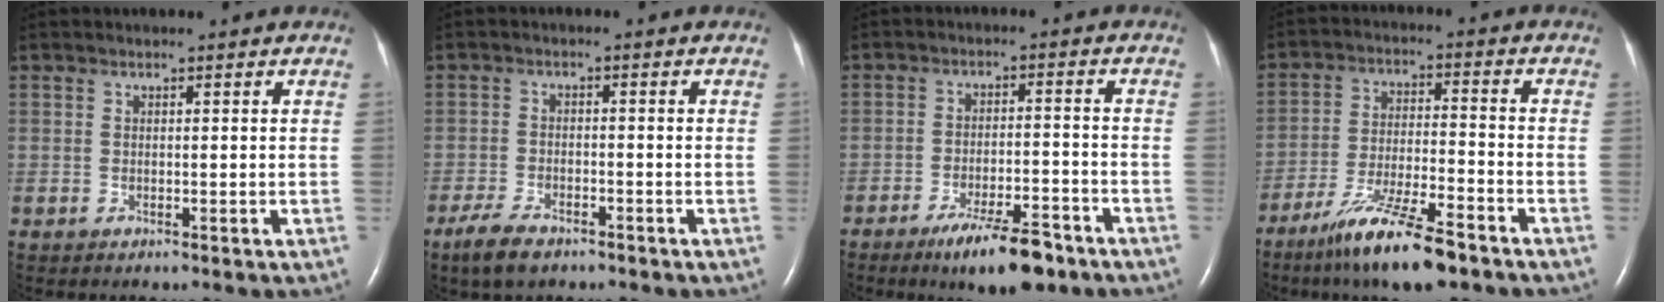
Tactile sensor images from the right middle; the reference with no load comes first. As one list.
[{"total": 4.8, "force": [-3.5, 1.6, 2.9], "torque": [-0.067, -0.006, -0.062]}, {"total": 9.2, "force": [-6.4, 2.0, 6.2], "torque": [-0.102, -0.009, -0.101]}, {"total": 12.2, "force": [-8.7, 1.2, 8.5], "torque": [-0.162, -0.030, -0.154]}]